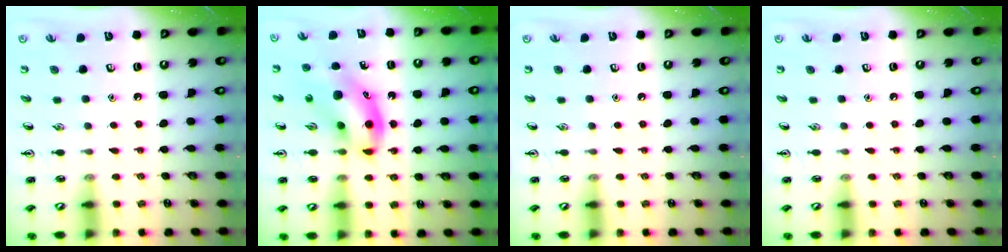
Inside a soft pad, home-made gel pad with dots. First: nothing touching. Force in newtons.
{"total": 11.6, "press": 11.2, "slide": 3.2}
{"total": 0.0}
{"total": 0.0}